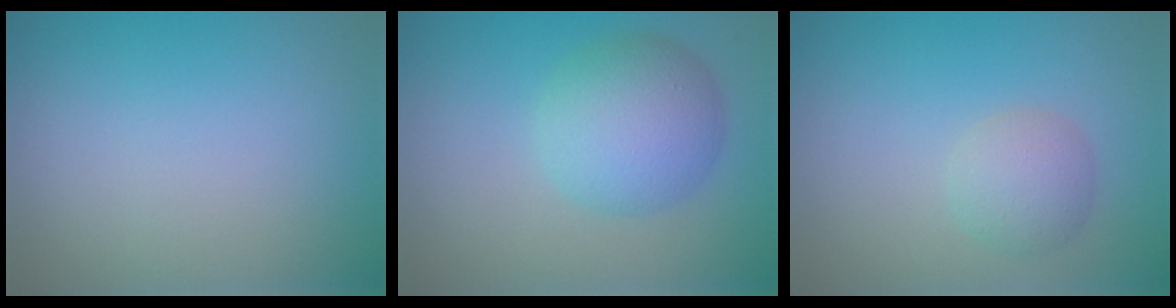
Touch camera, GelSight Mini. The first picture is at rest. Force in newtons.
{"total": 5.4, "press": 5.4, "slide": 0.0}
{"total": 2.4, "press": 2.4, "slide": 0.1}